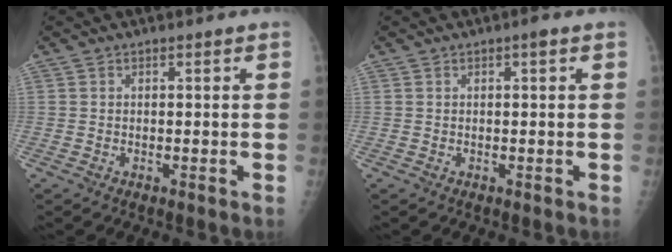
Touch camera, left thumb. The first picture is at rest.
{"total": 0.8, "force": [0.3, 0.1, 0.7], "torque": [-0.013, 0.002, 0.002]}